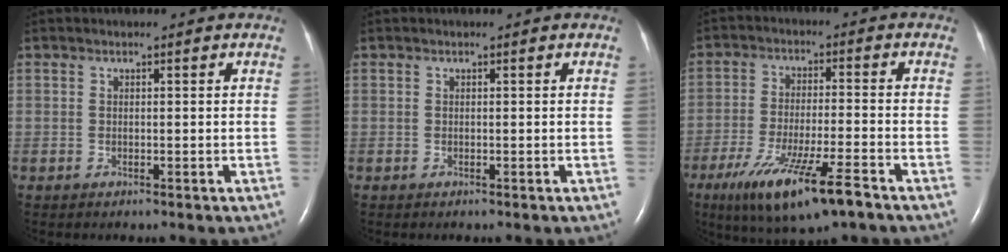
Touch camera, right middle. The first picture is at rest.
{"total": 0.0}
{"total": 12.9, "force": [-7.9, 1.5, 10.1], "torque": [-0.188, -0.033, -0.133]}